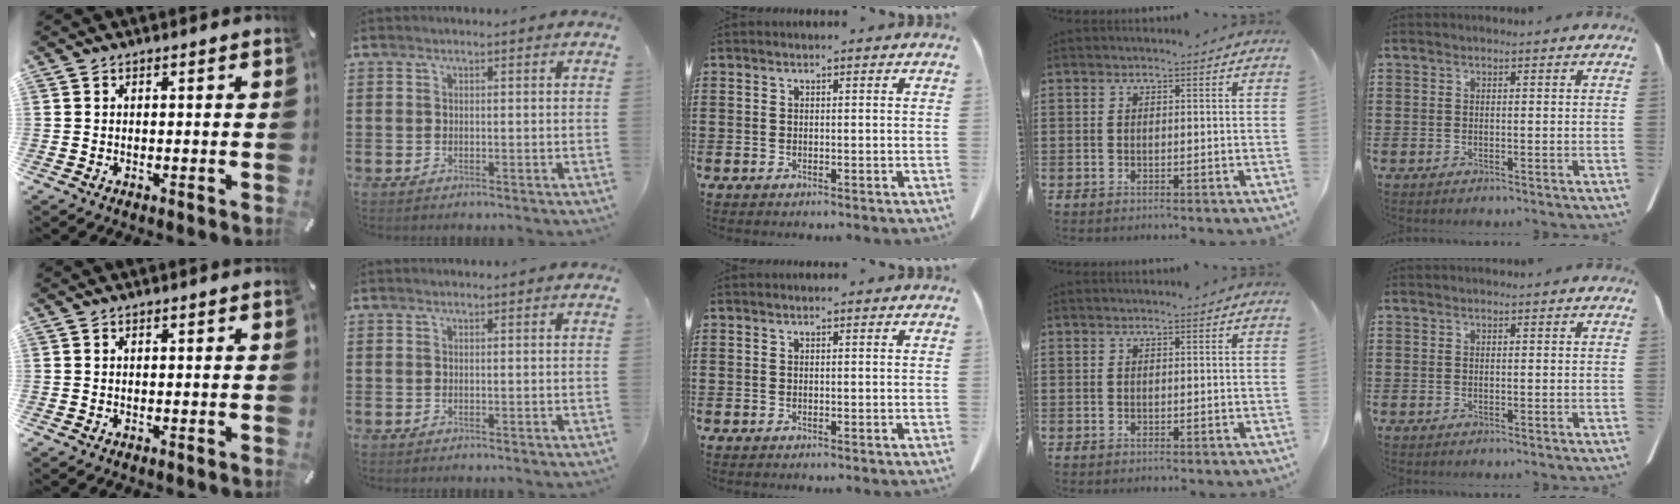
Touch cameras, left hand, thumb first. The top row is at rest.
{}